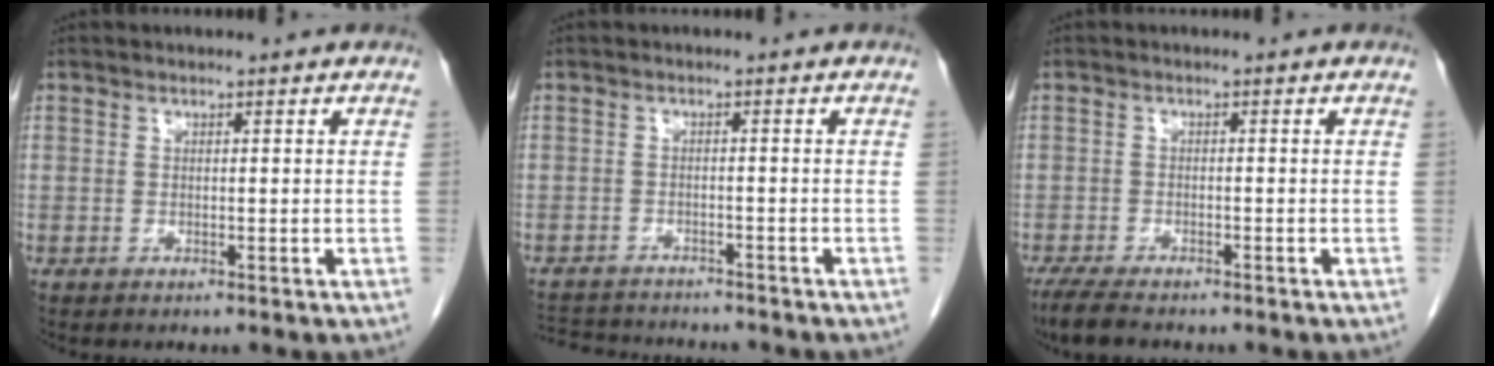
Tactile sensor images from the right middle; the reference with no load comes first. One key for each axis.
{"total": 10.0, "fx": -9.4, "fy": 2.0, "fz": 2.9, "tx": -0.057, "ty": 0.001, "tz": -0.132}
{"total": 4.9, "fx": -4.0, "fy": 1.1, "fz": 2.6, "tx": -0.051, "ty": -0.014, "tz": -0.068}